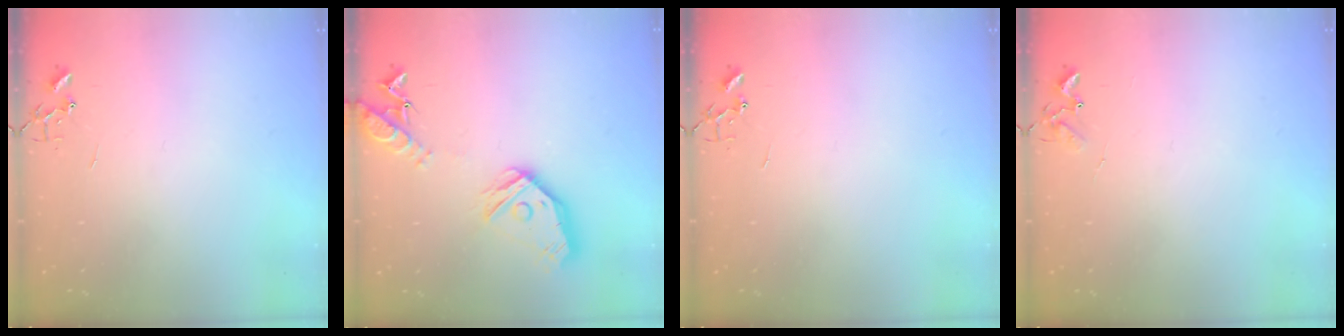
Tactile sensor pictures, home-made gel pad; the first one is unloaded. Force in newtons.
{"total": 17.4, "press": 17.3, "slide": 2.0}
{"total": 0.0}
{"total": 4.5, "press": 4.5, "slide": 0.5}